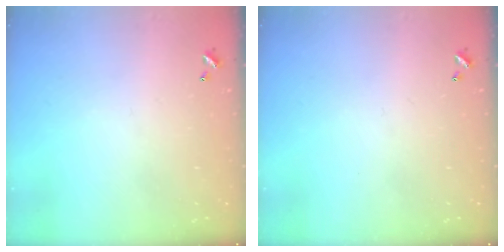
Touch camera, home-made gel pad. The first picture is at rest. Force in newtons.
{"total": 0.0}